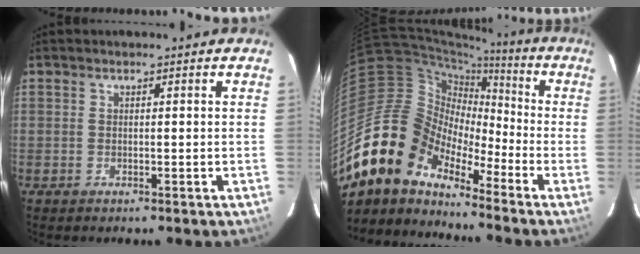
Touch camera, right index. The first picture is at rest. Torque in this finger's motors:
{"motor_torque": [1.08, -1.06, 0.11, -0.05]}